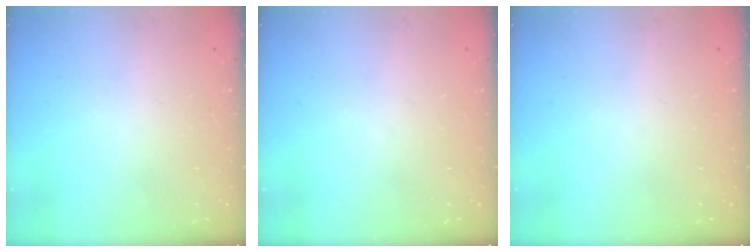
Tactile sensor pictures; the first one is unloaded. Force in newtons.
{"total": 0.0}
{"total": 0.0}